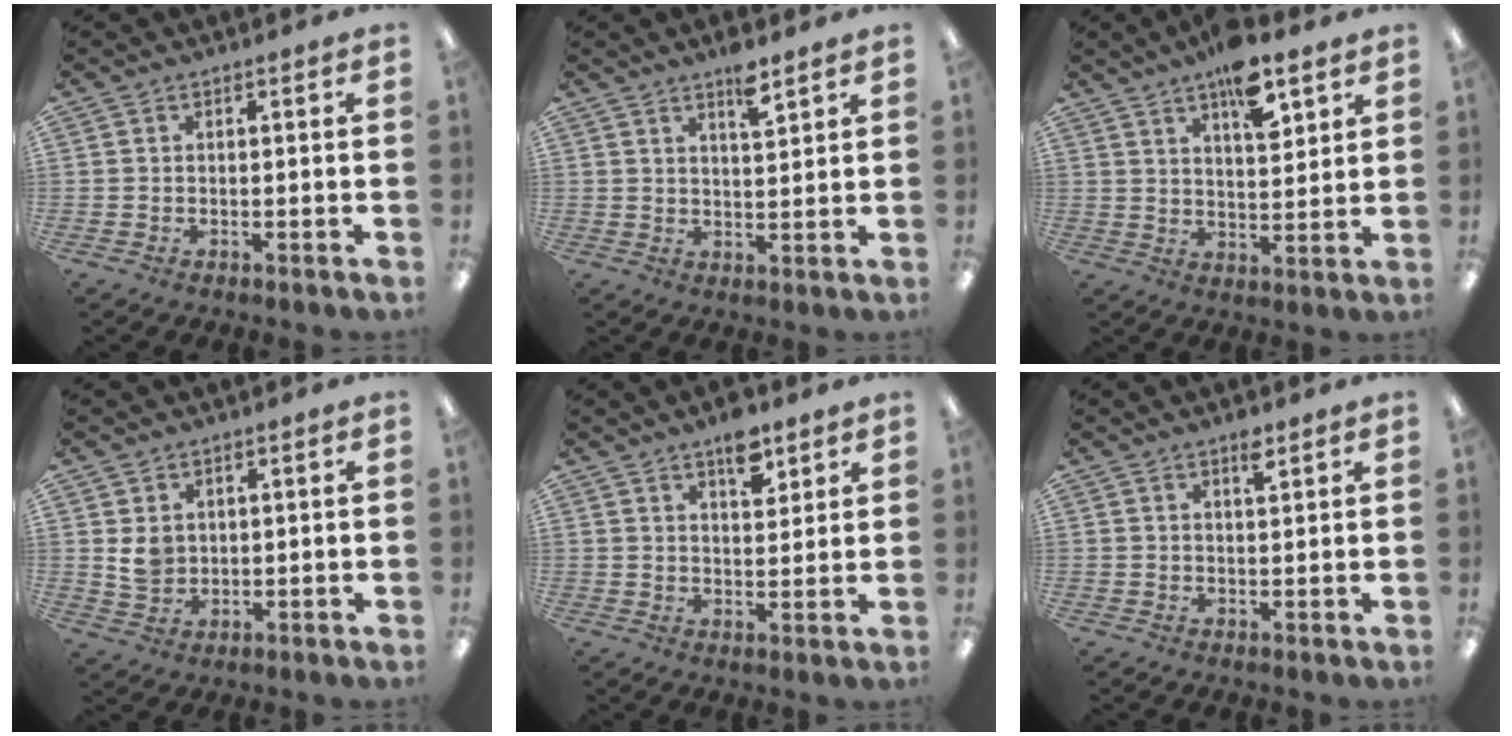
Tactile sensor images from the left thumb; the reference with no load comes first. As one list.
[{"total": 5.7, "force": [4.3, 1.5, 3.5], "torque": [-0.054, -0.023, 0.071]}, {"total": 10.5, "force": [7.2, 3.9, 6.6], "torque": [-0.099, -0.038, 0.121]}, {"total": 4.7, "force": [1.6, 3.9, 2.2], "torque": [-0.032, -0.001, 0.029]}, {"total": 7.1, "force": [5.1, 3.2, 3.7], "torque": [-0.037, -0.031, 0.083]}, {"total": 3.0, "force": [2.2, 0.9, 1.8], "torque": [-0.025, -0.006, 0.035]}]